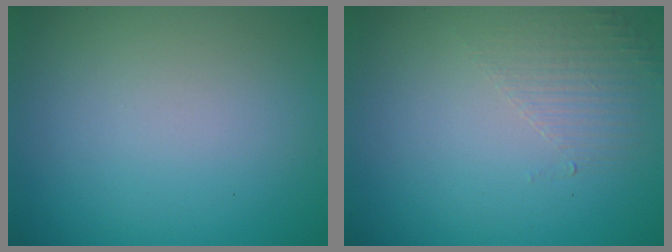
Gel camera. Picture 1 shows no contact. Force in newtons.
{"total": 1.6, "press": 0.4, "slide": 1.5}